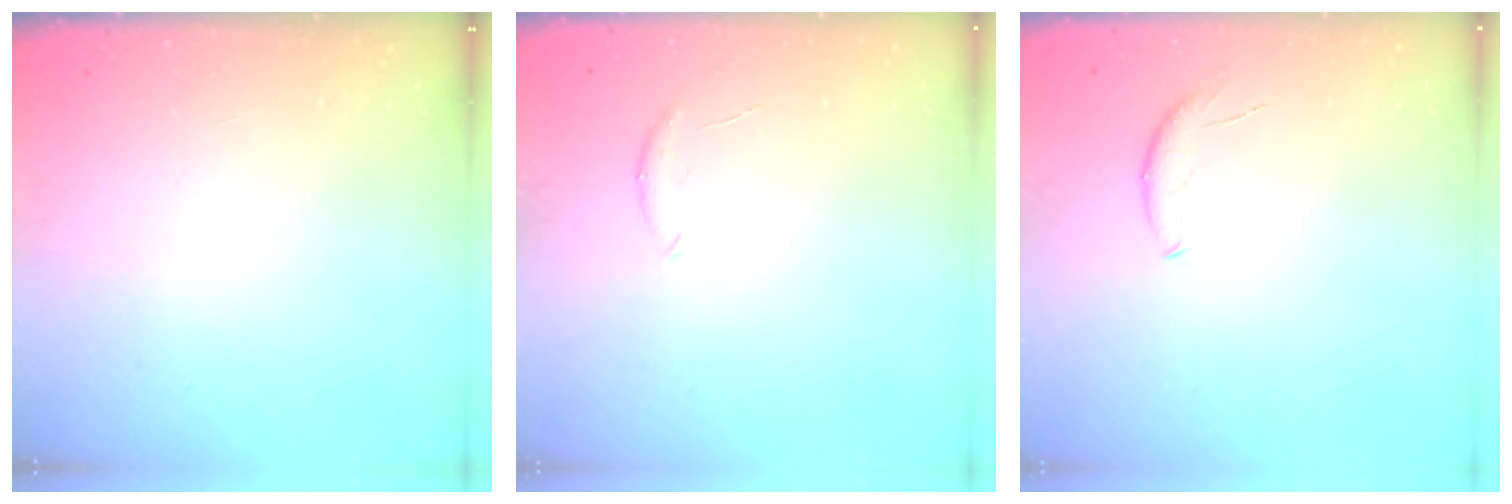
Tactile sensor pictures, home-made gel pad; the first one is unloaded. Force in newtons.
{"total": 5.0, "press": 4.9, "slide": 1.0}
{"total": 6.5, "press": 6.4, "slide": 0.8}